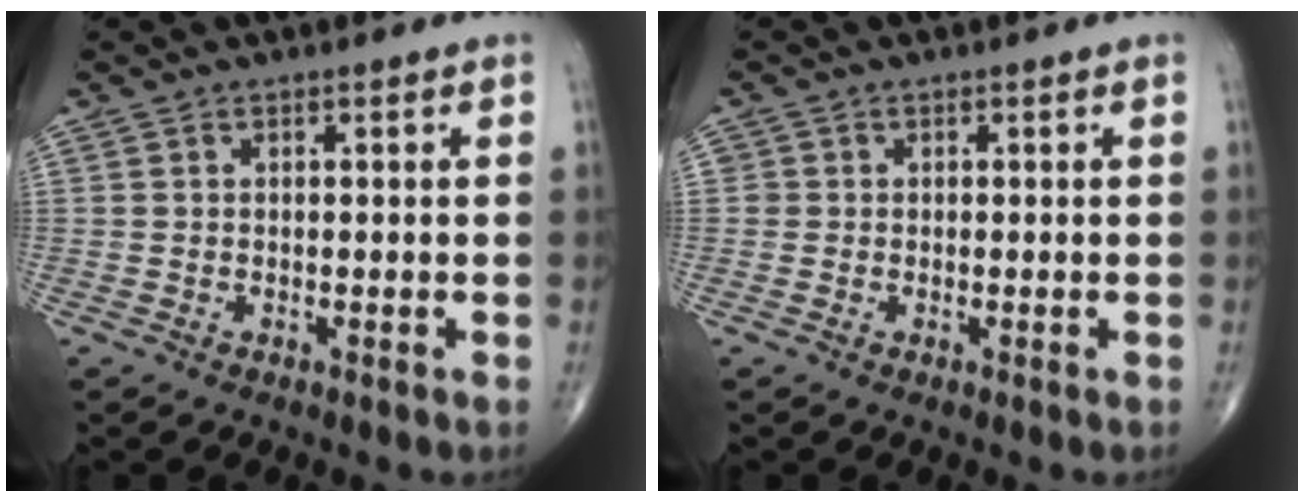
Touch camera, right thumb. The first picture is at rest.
{"total": 0.9, "force": [0.0, 0.9, 0.0], "torque": [0.006, 0.004, -0.003]}